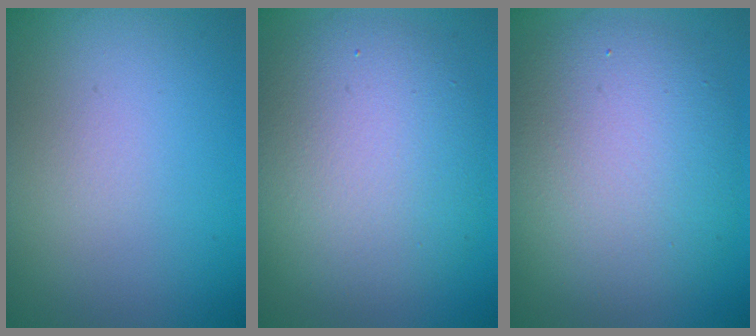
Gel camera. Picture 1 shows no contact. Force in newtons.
{"total": 8.8, "press": 8.7, "slide": 0.9}
{"total": 9.4, "press": 9.3, "slide": 0.6}